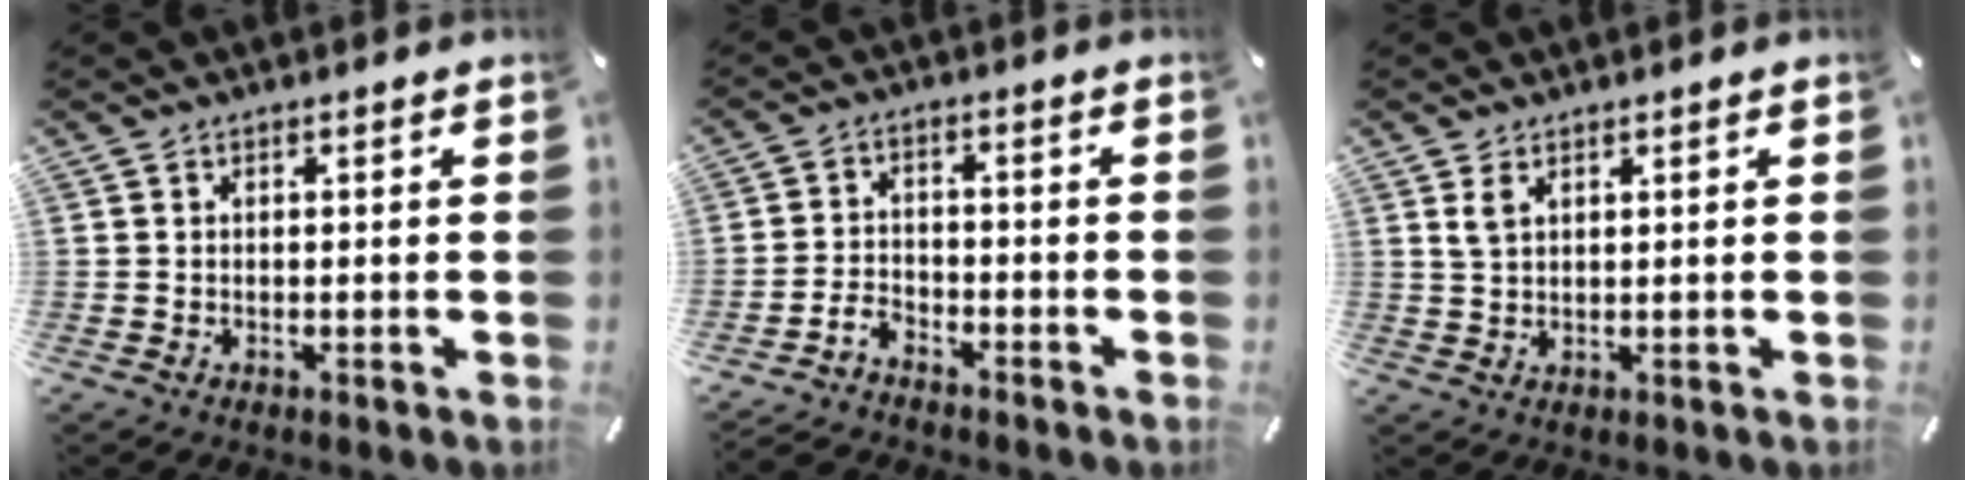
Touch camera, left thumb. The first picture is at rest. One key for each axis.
{"total": 4.4, "fx": -3.6, "fy": 2.0, "fz": 1.3, "tx": -0.036, "ty": 0.017, "tz": -0.072}
{"total": 2.4, "fx": 1.4, "fy": 1.1, "fz": 1.6, "tx": -0.036, "ty": 0.000, "tz": 0.026}